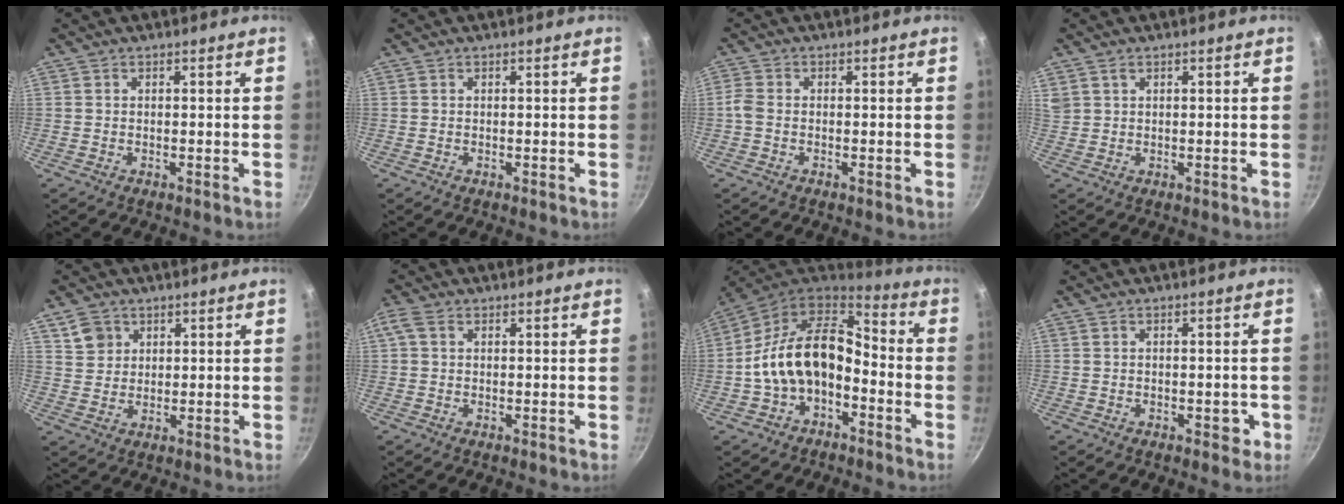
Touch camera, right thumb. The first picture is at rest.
{"total": 0.0}
{"total": 2.0, "force": [-0.7, 1.3, 1.4], "torque": [-0.038, 0.006, -0.021]}
{"total": 2.1, "force": [1.4, 1.2, 0.9], "torque": [-0.018, 0.004, 0.036]}
{"total": 4.6, "force": [2.3, 3.8, 1.3], "torque": [-0.002, 0.002, 0.046]}
{"total": 2.5, "force": [0.7, 1.7, 1.8], "torque": [-0.042, 0.011, 0.010]}
{"total": 16.4, "force": [-3.5, 10.9, 11.7], "torque": [-0.192, 0.059, -0.071]}
{"total": 2.7, "force": [-1.0, 1.8, 1.7], "torque": [-0.003, 0.014, -0.008]}